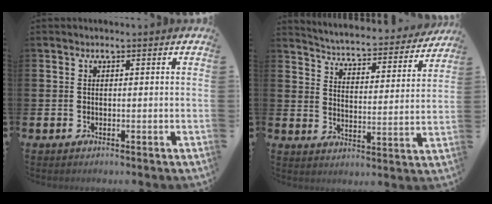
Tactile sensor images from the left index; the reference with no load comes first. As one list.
[{"total": 4.5, "force": [4.4, 0.4, 0.9], "torque": [-0.045, -0.042, 0.068]}]